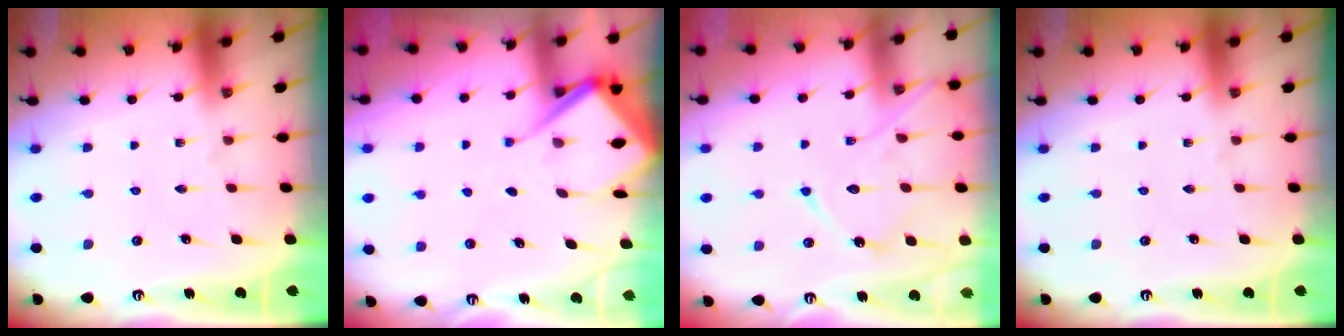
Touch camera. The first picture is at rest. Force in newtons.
{"total": 8.4, "press": 8.3, "slide": 1.0}
{"total": 13.2, "press": 13.1, "slide": 1.0}
{"total": 0.0}